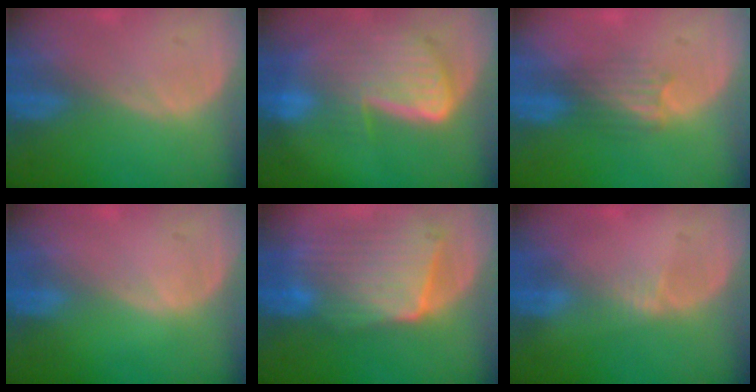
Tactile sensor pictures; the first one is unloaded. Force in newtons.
{"total": 9.1, "press": 7.9, "slide": 4.3}
{"total": 3.2, "press": 3.1, "slide": 1.0}
{"total": 0.0}
{"total": 10.1, "press": 9.0, "slide": 4.5}
{"total": 1.3, "press": 1.1, "slide": 0.8}